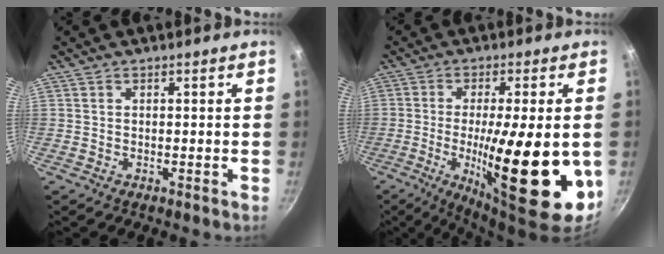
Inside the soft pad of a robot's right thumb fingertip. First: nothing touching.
{"total": 21.9, "force": [-4.0, 5.9, 20.8], "torque": [-0.310, -0.009, -0.054]}